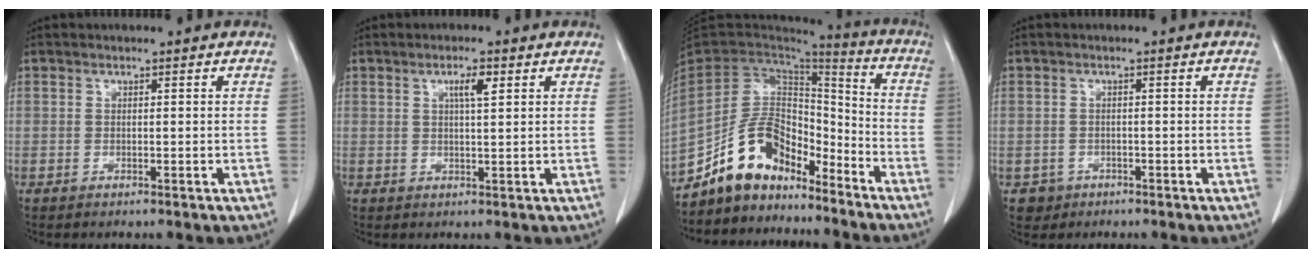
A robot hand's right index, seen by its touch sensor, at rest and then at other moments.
{"total": 2.9, "force": [1.2, 0.3, 2.6], "torque": [-0.047, 0.001, 0.020]}
{"total": 12.5, "force": [-9.8, 6.2, 4.8], "torque": [-0.088, 0.051, -0.179]}
{"total": 2.5, "force": [-1.0, 2.3, -0.2], "torque": [0.005, 0.011, -0.012]}